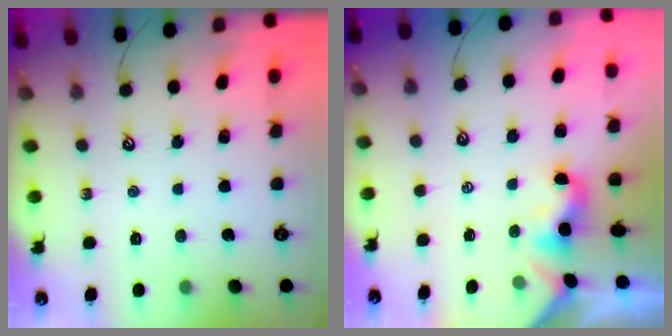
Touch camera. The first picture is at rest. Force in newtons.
{"total": 1.8, "press": 1.7, "slide": 0.5}